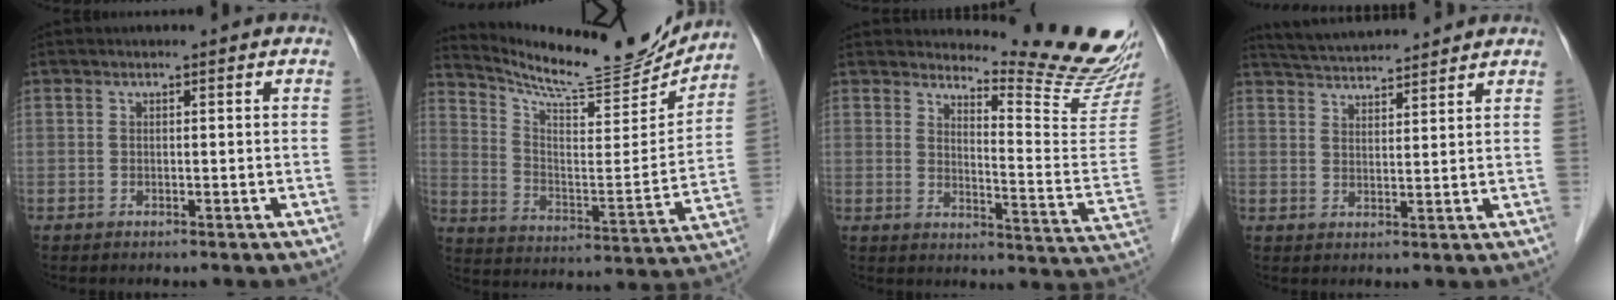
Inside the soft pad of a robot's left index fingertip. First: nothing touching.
{"total": 18.7, "force": [17.8, 1.6, 5.4], "torque": [-0.105, -0.055, 0.266]}
{"total": 15.1, "force": [14.7, -1.7, 3.1], "torque": [-0.048, -0.131, 0.176]}
{"total": 9.6, "force": [9.2, 0.9, 2.7], "torque": [-0.055, 0.028, 0.146]}